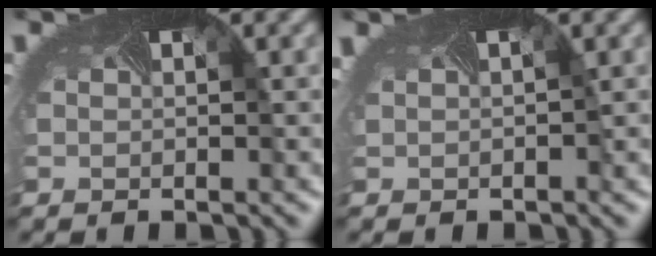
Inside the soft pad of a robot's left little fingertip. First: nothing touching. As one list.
[{"total": 2.3, "force": [1.0, 1.1, 1.8], "torque": [-0.032, 0.008, 0.009]}]